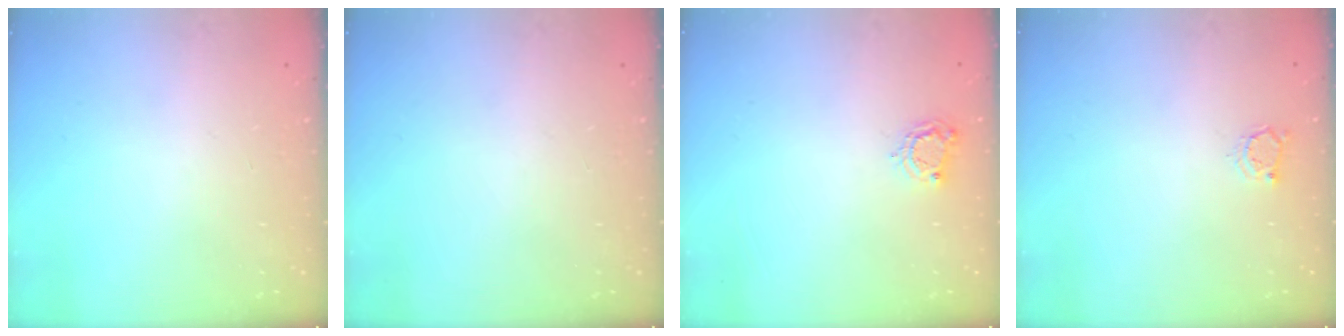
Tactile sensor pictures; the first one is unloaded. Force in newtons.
{"total": 0.0}
{"total": 4.8, "press": 4.8, "slide": 0.2}
{"total": 3.1, "press": 3.0, "slide": 0.5}